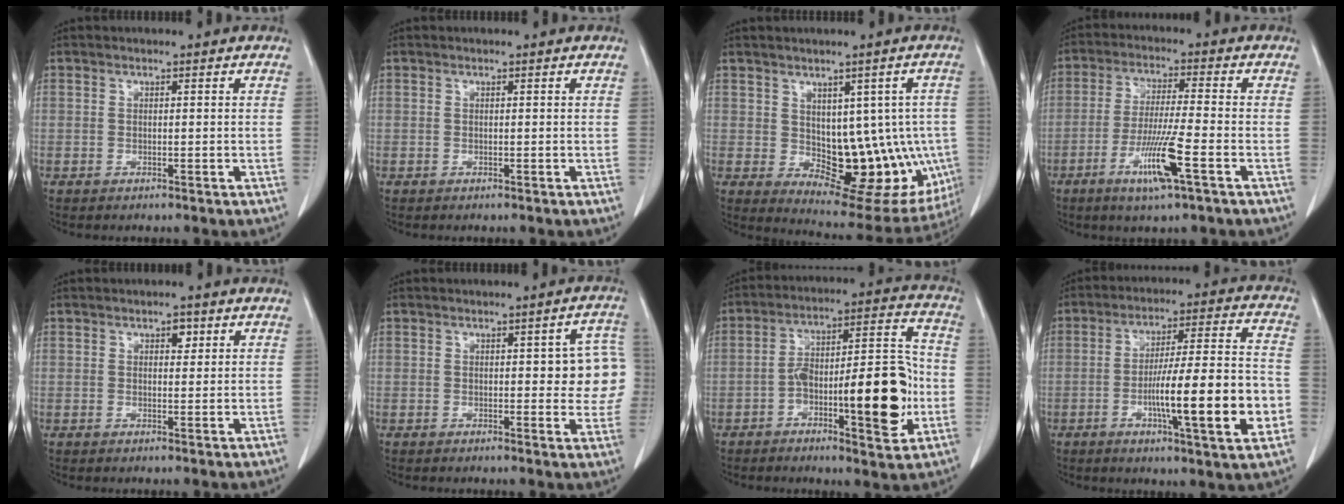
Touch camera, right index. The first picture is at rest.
{"total": 0.0}
{"total": 15.4, "force": [-1.5, 8.3, 12.8], "torque": [-0.137, 0.007, 0.003]}
{"total": 9.4, "force": [-4.1, -0.2, 8.4], "torque": [-0.163, -0.018, -0.077]}
{"total": 1.8, "force": [0.9, 1.0, 1.2], "torque": [-0.015, 0.000, 0.012]}
{"total": 7.8, "force": [0.6, 2.8, 7.2], "torque": [-0.063, 0.019, 0.003]}
{"total": 16.4, "force": [-4.3, 4.1, 15.3], "torque": [-0.233, 0.028, -0.061]}
{"total": 17.1, "force": [-4.5, 1.2, 16.5], "torque": [-0.249, 0.003, -0.067]}